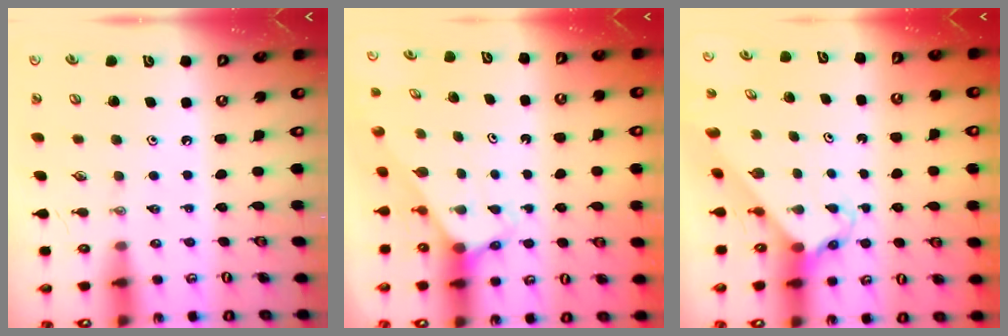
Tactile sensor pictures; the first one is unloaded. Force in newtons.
{"total": 2.8, "press": 2.8, "slide": 0.2}
{"total": 2.7, "press": 2.7, "slide": 0.3}